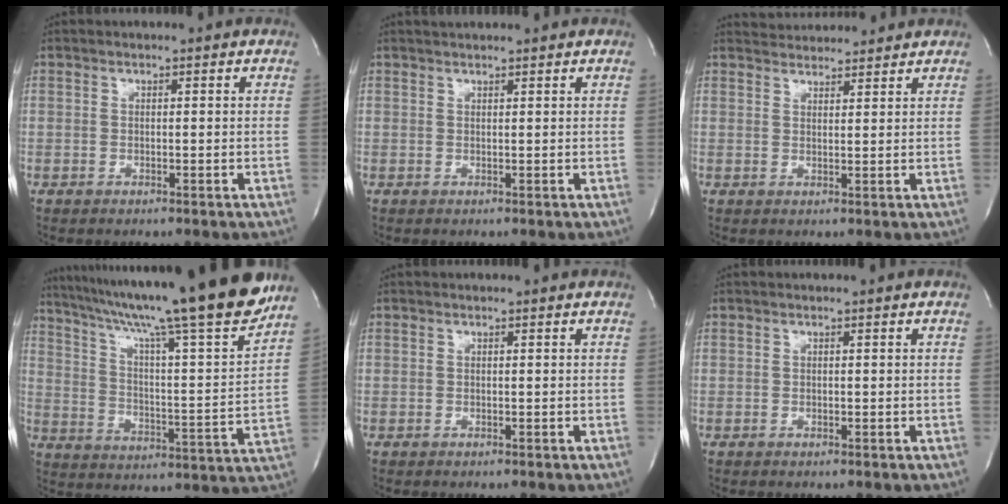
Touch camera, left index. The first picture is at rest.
{"total": 2.9, "force": [2.7, 0.2, 1.0], "torque": [-0.012, 0.024, 0.038]}
{"total": 5.5, "force": [5.5, 0.8, 0.5], "torque": [-0.010, 0.024, 0.077]}
{"total": 25.5, "force": [21.2, -0.4, 14.2], "torque": [-0.241, -0.038, 0.306]}
{"total": 0.0}
{"total": 0.0}